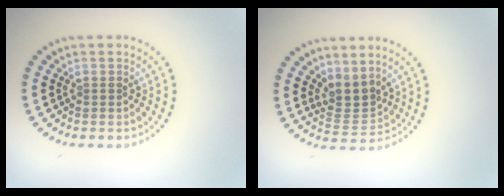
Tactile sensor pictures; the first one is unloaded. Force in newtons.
{"total": 2.8, "press": 2.1, "slide": 1.9}